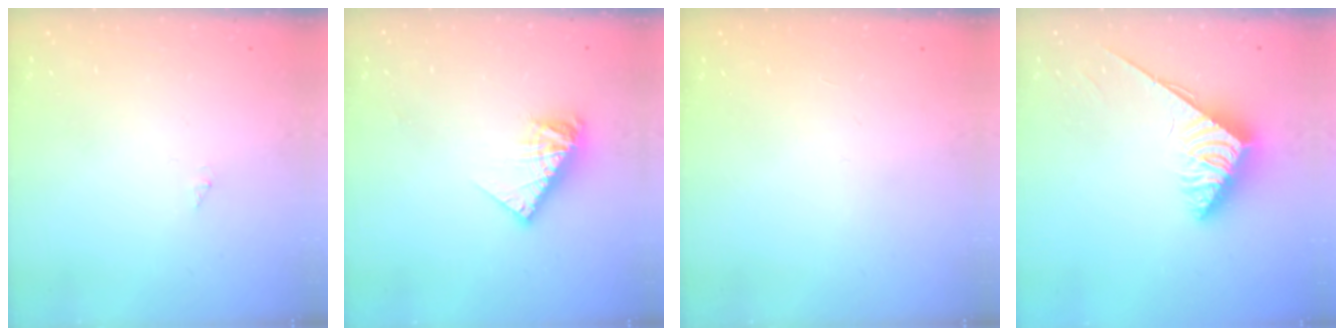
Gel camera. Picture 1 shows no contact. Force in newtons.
{"total": 9.7, "press": 9.7, "slide": 0.8}
{"total": 0.0}
{"total": 3.8, "press": 3.7, "slide": 0.5}